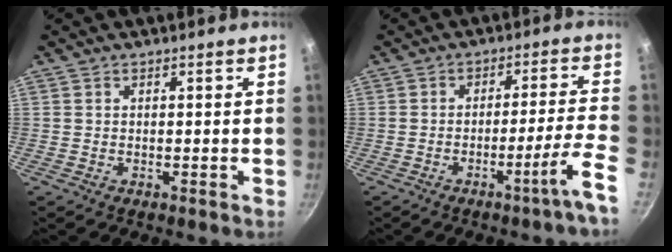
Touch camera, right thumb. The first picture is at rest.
{"total": 8.7, "force": [-4.6, -0.9, 7.4], "torque": [-0.105, 0.029, -0.070]}